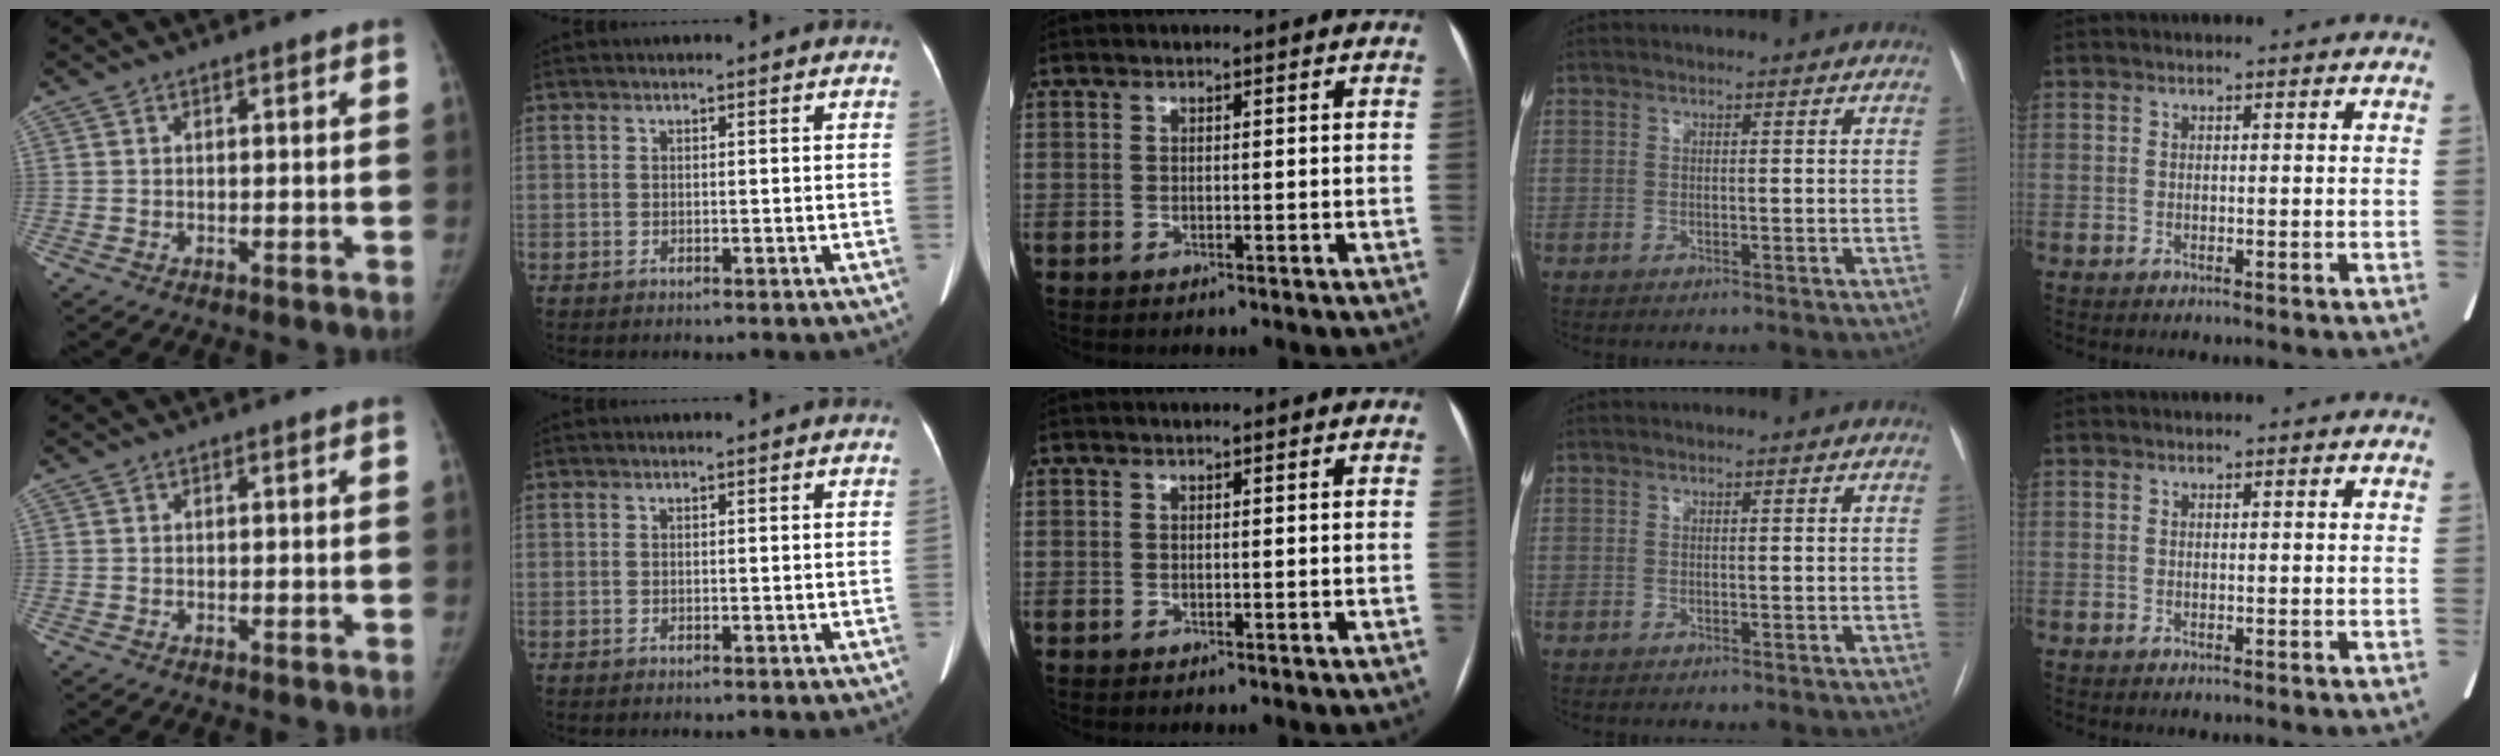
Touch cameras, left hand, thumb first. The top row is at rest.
{}